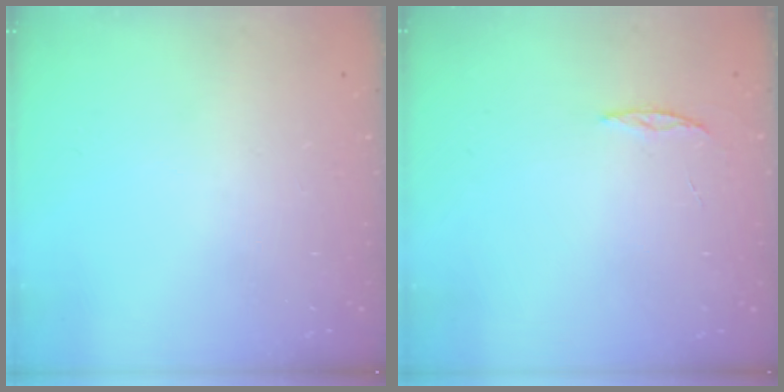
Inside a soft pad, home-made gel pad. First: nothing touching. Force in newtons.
{"total": 2.4, "press": 2.4, "slide": 0.2}